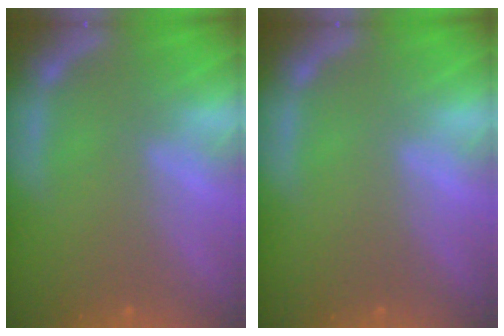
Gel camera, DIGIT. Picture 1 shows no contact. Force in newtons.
{"total": 0.0}